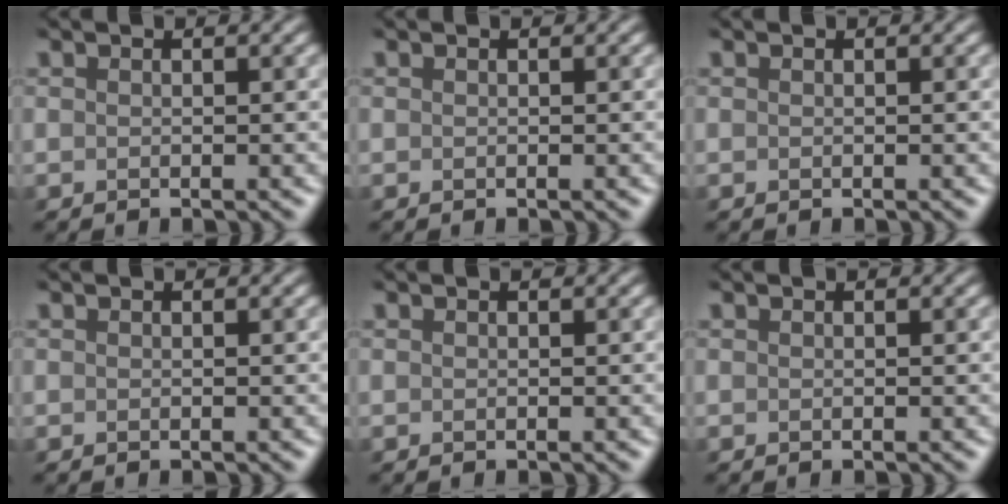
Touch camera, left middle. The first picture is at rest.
{"total": 0.0}
{"total": 0.0}
{"total": 0.0}
{"total": 0.0}
{"total": 0.0}